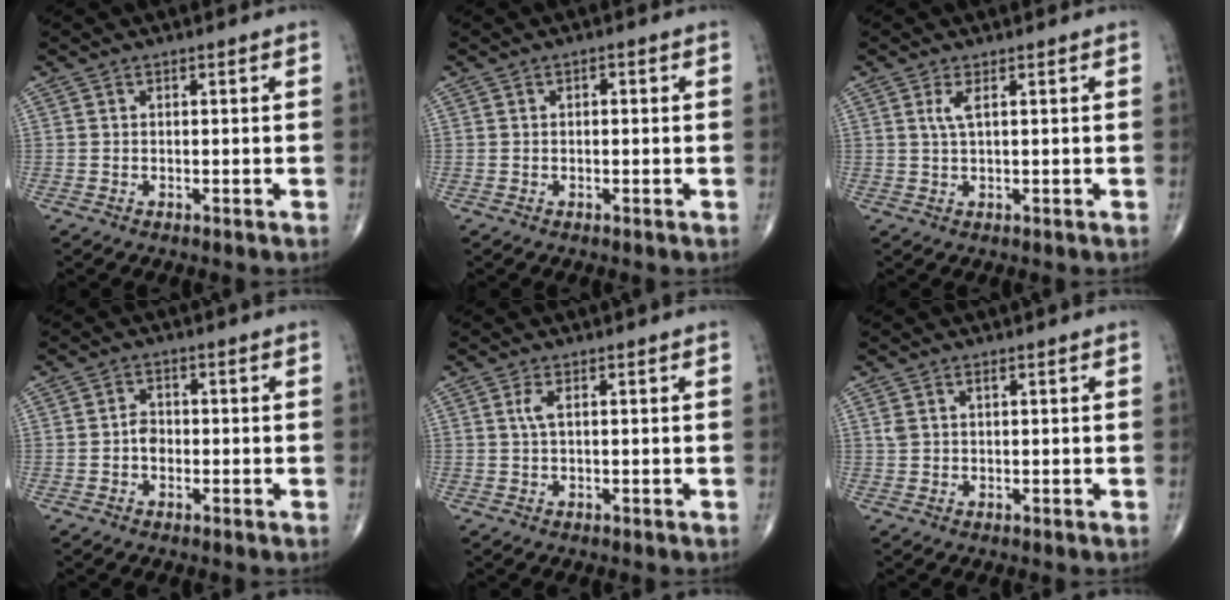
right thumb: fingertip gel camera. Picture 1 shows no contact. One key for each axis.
{"total": 1.1, "fx": 0.2, "fy": 0.5, "fz": 0.9, "tx": -0.015, "ty": 0.003, "tz": 0.003}
{"total": 2.1, "fx": 0.8, "fy": 0.3, "fz": 1.9, "tx": -0.052, "ty": 0.000, "tz": 0.021}
{"total": 2.5, "fx": -0.5, "fy": 1.8, "fz": 1.5, "tx": -0.017, "ty": 0.008, "tz": -0.015}
{"total": 1.7, "fx": 0.5, "fy": 0.4, "fz": 1.6, "tx": -0.047, "ty": 0.006, "tz": 0.013}
{"total": 1.6, "fx": 0.8, "fy": 0.7, "fz": 1.2, "tx": -0.032, "ty": 0.008, "tz": 0.024}